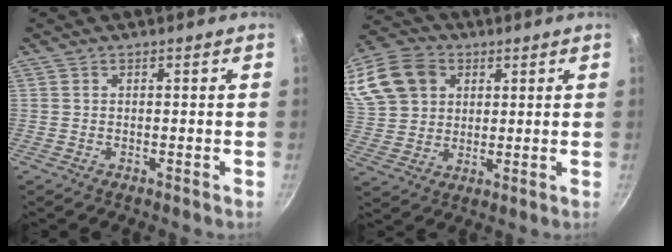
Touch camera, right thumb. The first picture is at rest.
{"total": 18.9, "force": [7.0, 14.7, 9.5], "torque": [-0.212, 0.020, 0.133]}